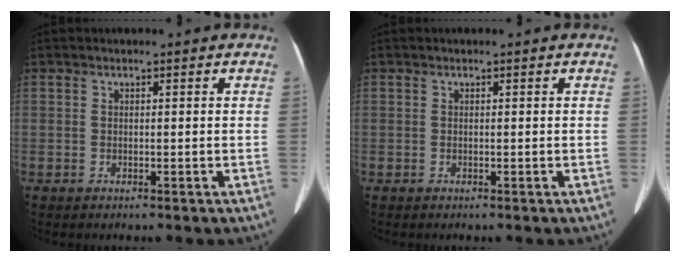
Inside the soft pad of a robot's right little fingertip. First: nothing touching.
{"total": 0.0}